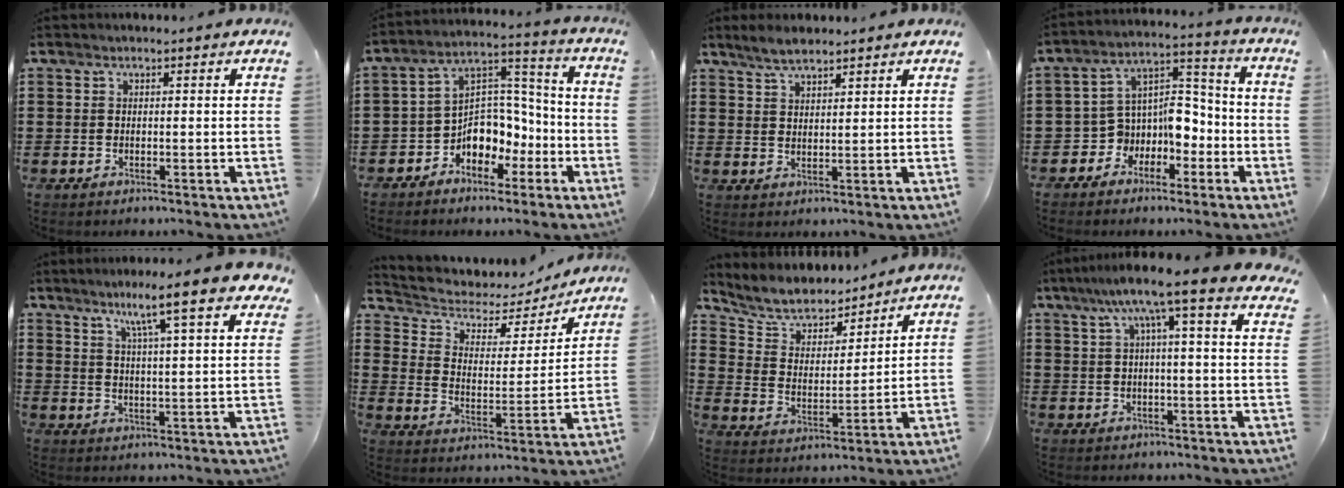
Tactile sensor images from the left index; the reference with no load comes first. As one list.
[{"total": 6.4, "force": [-3.1, 5.3, 1.6], "torque": [-0.048, 0.002, -0.060]}, {"total": 3.5, "force": [2.9, 1.0, 1.5], "torque": [-0.038, 0.002, 0.055]}, {"total": 6.6, "force": [-3.3, 5.4, 1.8], "torque": [-0.046, -0.001, -0.063]}, {"total": 9.1, "force": [6.8, -0.1, 6.1], "torque": [-0.116, -0.032, 0.105]}, {"total": 4.1, "force": [3.1, 2.5, 1.2], "torque": [-0.049, -0.019, 0.043]}, {"total": 6.4, "force": [5.8, 2.3, 1.2], "torque": [-0.060, -0.035, 0.100]}, {"total": 9.3, "force": [5.9, 0.5, 7.1], "torque": [-0.149, -0.015, 0.096]}]